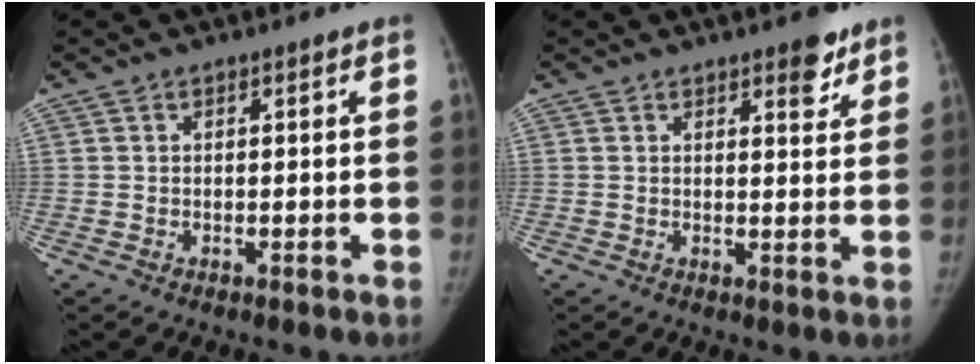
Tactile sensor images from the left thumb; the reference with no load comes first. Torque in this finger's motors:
{"motor_torque": [0.51, -0.39, 0.86, -0.50, 0.12]}